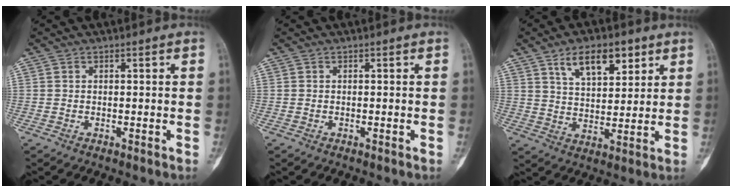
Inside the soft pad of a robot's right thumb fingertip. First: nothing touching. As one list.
[{"total": 0.0}, {"total": 10.7, "force": [6.0, 5.2, 7.1], "torque": [-0.095, -0.028, 0.106]}]